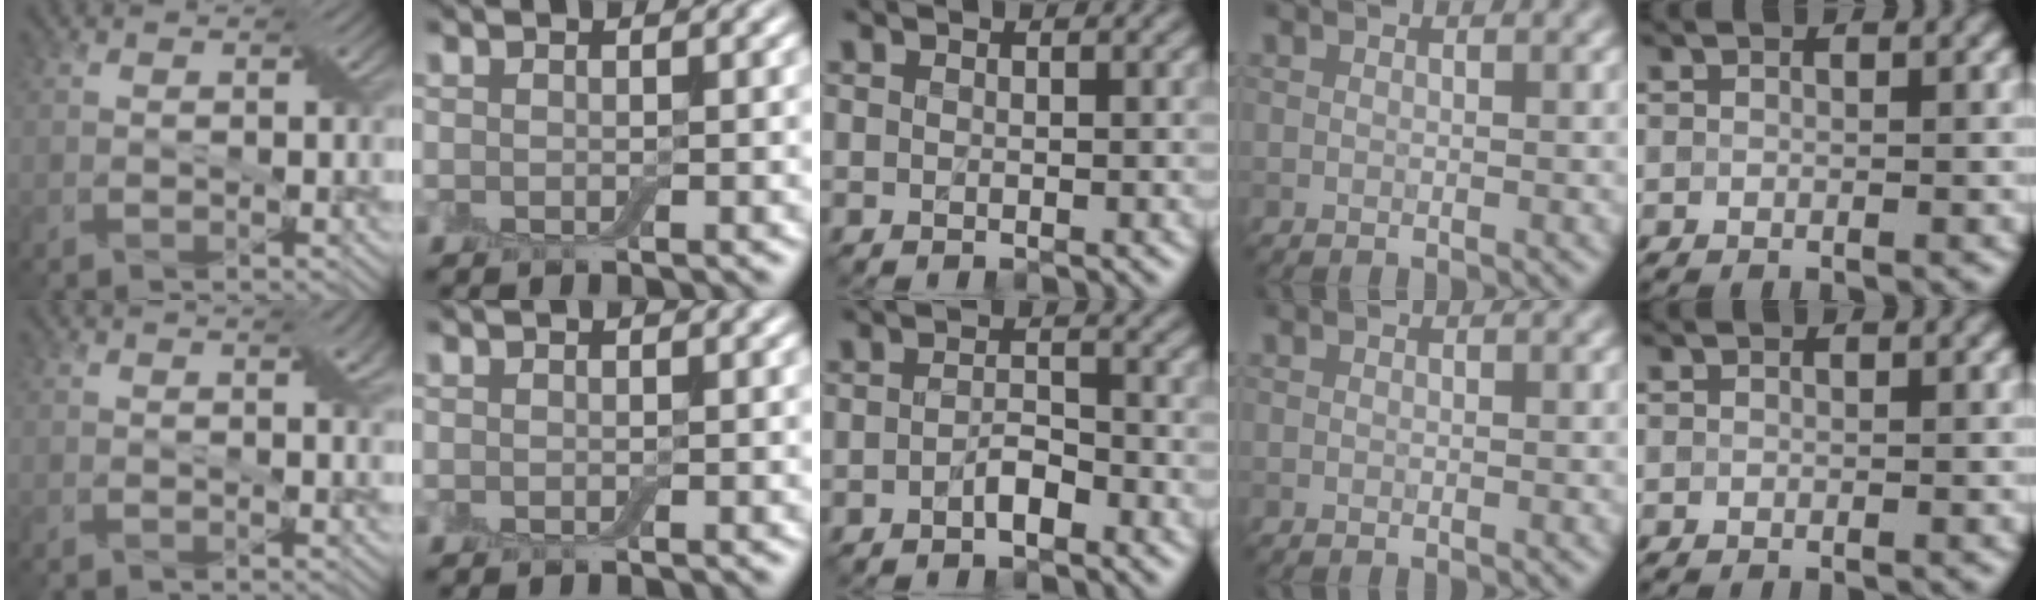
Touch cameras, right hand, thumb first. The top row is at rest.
{"thumb": {"total": 2.2, "force": [1.1, 0.5, 1.9], "torque": [-0.027, 0.002, 0.019]}, "middle": {"total": 1.7, "force": [-1.0, 0.6, 1.2], "torque": [-0.023, 0.005, -0.021]}}